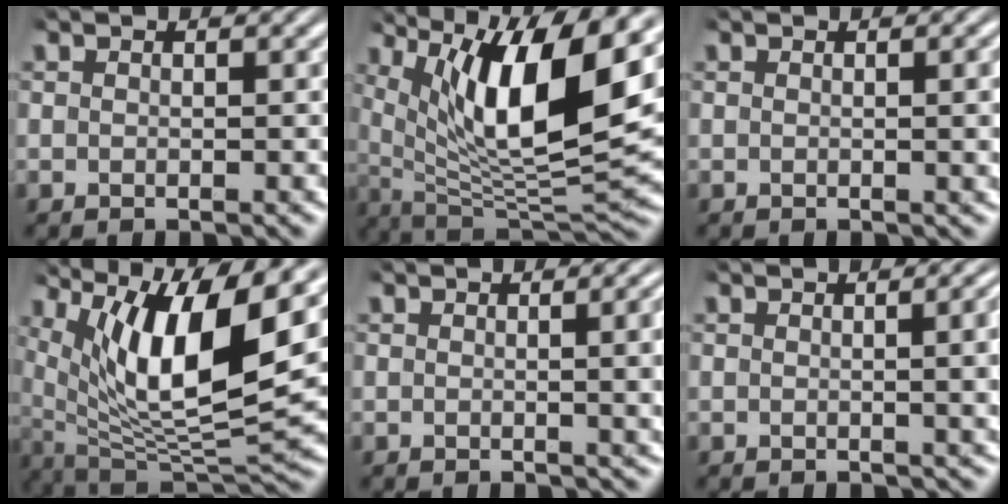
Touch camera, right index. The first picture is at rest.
{"total": 12.6, "force": [3.2, 5.3, 11.0], "torque": [-0.183, -0.008, 0.059]}
{"total": 0.9, "force": [0.1, 0.0, 0.9], "torque": [-0.014, 0.002, 0.002]}
{"total": 12.6, "force": [2.6, 6.2, 10.7], "torque": [-0.180, -0.017, 0.054]}
{"total": 2.9, "force": [0.3, 0.6, 2.9], "torque": [-0.025, 0.010, -0.001]}
{"total": 3.1, "force": [0.4, 0.8, 3.0], "torque": [-0.025, 0.015, -0.002]}